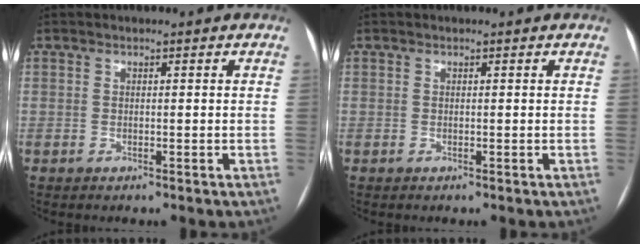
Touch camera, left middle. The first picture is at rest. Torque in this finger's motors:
{"motor_torque": [-0.02, -0.02, 0.00, 0.00]}